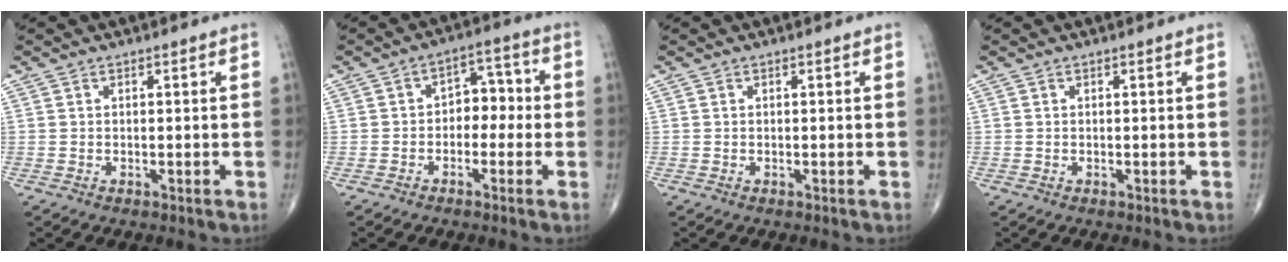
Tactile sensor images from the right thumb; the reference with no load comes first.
{"total": 6.0, "force": [-0.9, 4.2, 4.2], "torque": [-0.028, 0.031, -0.026]}
{"total": 0.0}
{"total": 0.0}